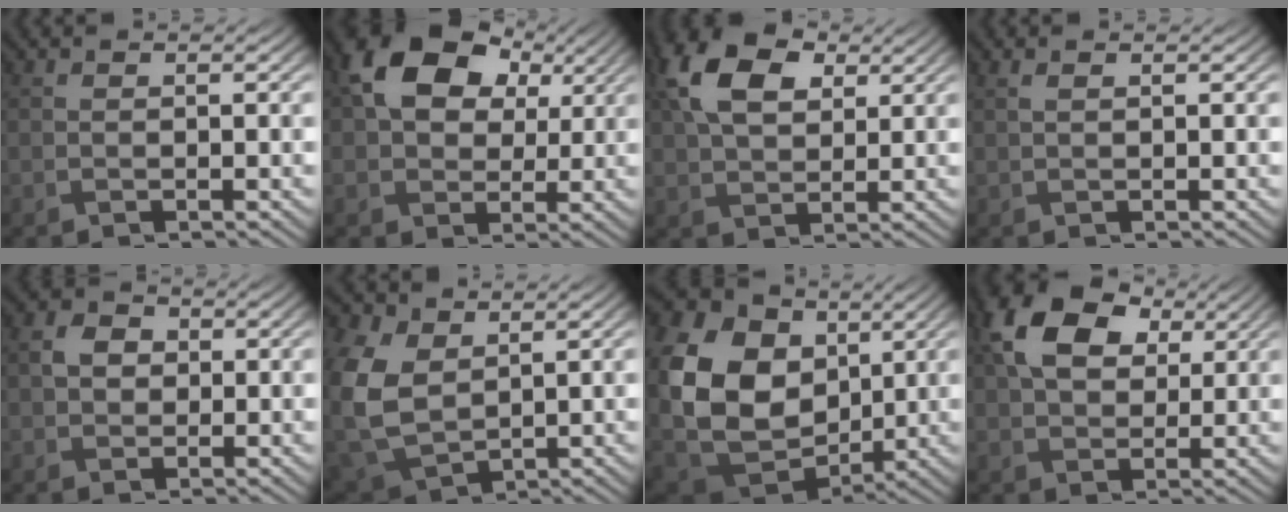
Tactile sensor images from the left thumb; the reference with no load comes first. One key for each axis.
{"total": 13.2, "fx": 4.8, "fy": 9.4, "fz": 8.0, "tx": -0.173, "ty": 0.020, "tz": 0.083}
{"total": 10.2, "fx": 3.9, "fy": 6.3, "fz": 7.1, "tx": -0.176, "ty": 0.020, "tz": 0.072}
{"total": 0.9, "fx": 0.5, "fy": 0.2, "fz": 0.7, "tx": -0.022, "ty": 0.004, "tz": 0.011}
{"total": 3.2, "fx": 0.4, "fy": 2.7, "fz": 1.7, "tx": -0.044, "ty": 0.004, "tz": 0.000}
{"total": 10.8, "fx": 2.4, "fy": 7.7, "fz": 7.2, "tx": -0.221, "ty": 0.000, "tz": 0.050}
{"total": 18.4, "fx": 3.0, "fy": 14.0, "fz": 11.5, "tx": -0.299, "ty": 0.001, "tz": 0.092}
{"total": 11.2, "fx": 4.1, "fy": 7.5, "fz": 7.2, "tx": -0.170, "ty": 0.018, "tz": 0.075}